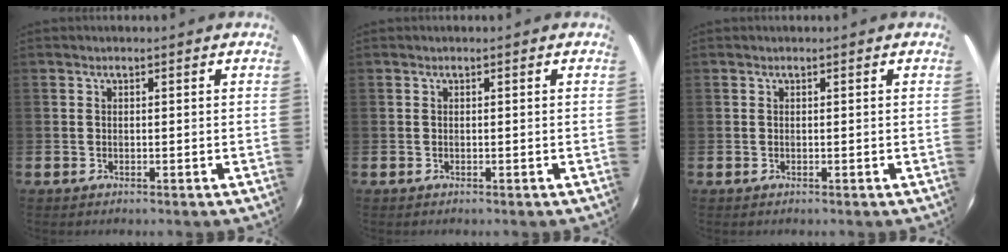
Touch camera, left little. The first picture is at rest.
{"total": 0.0}
{"total": 0.0}